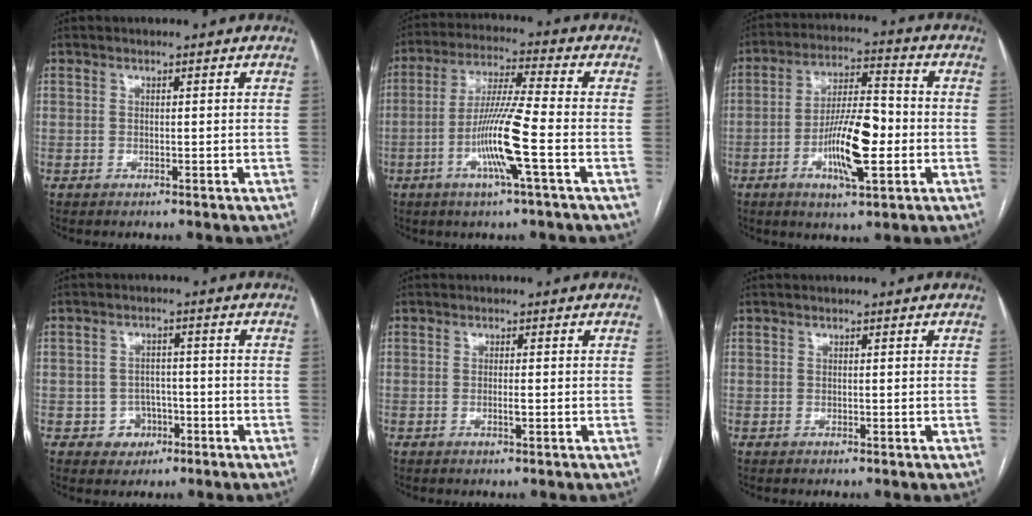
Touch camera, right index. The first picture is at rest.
{"total": 11.1, "force": [-3.5, -0.7, 10.5], "torque": [-0.205, -0.007, -0.072]}
{"total": 12.1, "force": [-3.1, 2.8, 11.4], "torque": [-0.211, 0.005, -0.050]}
{"total": 3.9, "force": [-1.6, 3.5, 0.7], "torque": [0.000, 0.012, -0.018]}
{"total": 0.7, "force": [-0.3, 0.0, 0.7], "torque": [-0.013, 0.001, -0.004]}
{"total": 0.0}